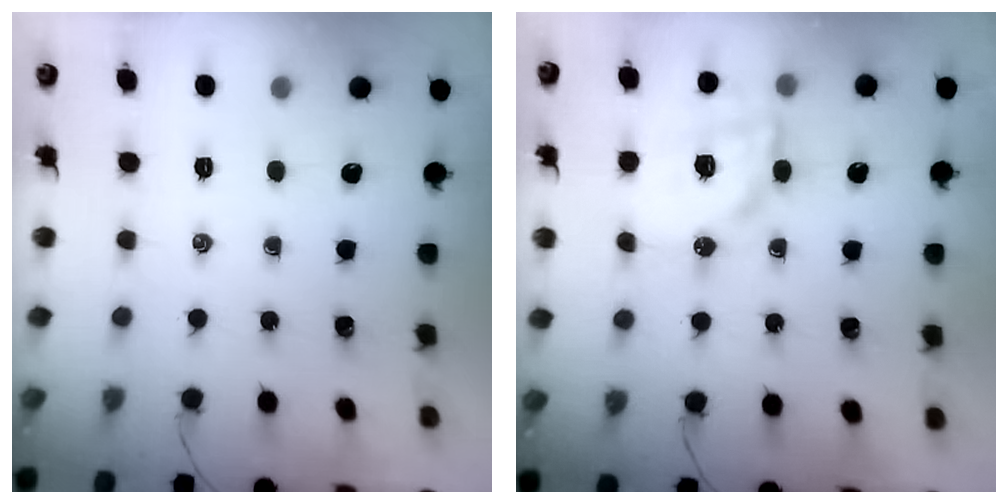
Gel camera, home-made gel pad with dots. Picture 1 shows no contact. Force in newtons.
{"total": 15.0, "press": 14.6, "slide": 3.3}